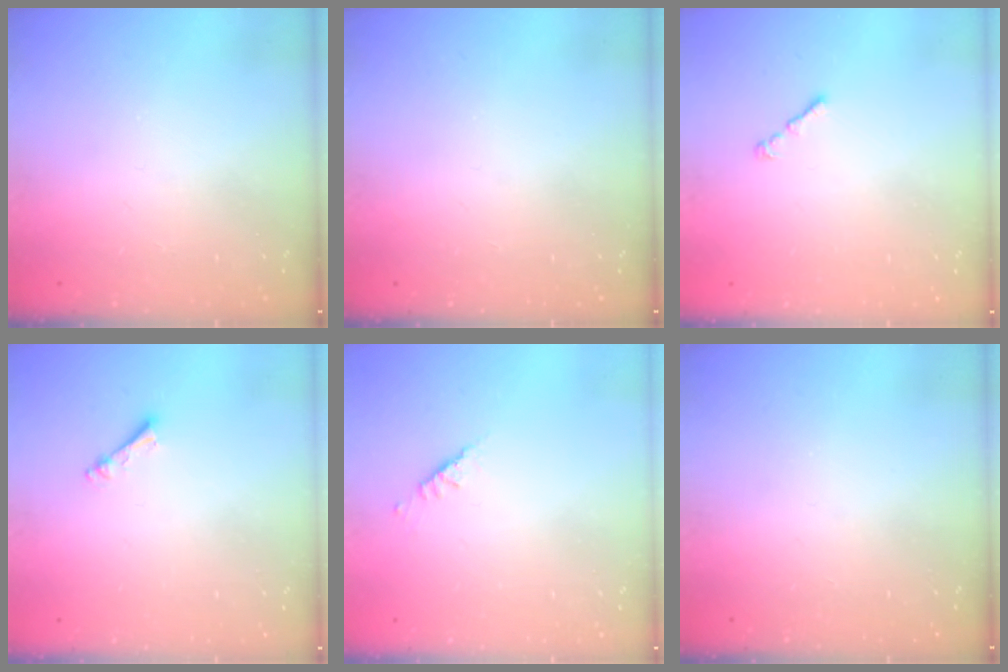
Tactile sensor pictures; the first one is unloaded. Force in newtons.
{"total": 0.0}
{"total": 1.0, "press": 0.9, "slide": 0.5}
{"total": 2.5, "press": 2.4, "slide": 0.5}
{"total": 2.5, "press": 2.4, "slide": 0.7}
{"total": 0.0}